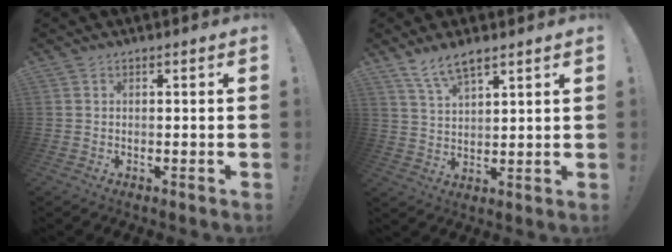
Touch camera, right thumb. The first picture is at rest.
{"total": 6.8, "force": [5.1, 2.0, 3.9], "torque": [-0.068, -0.026, 0.094]}